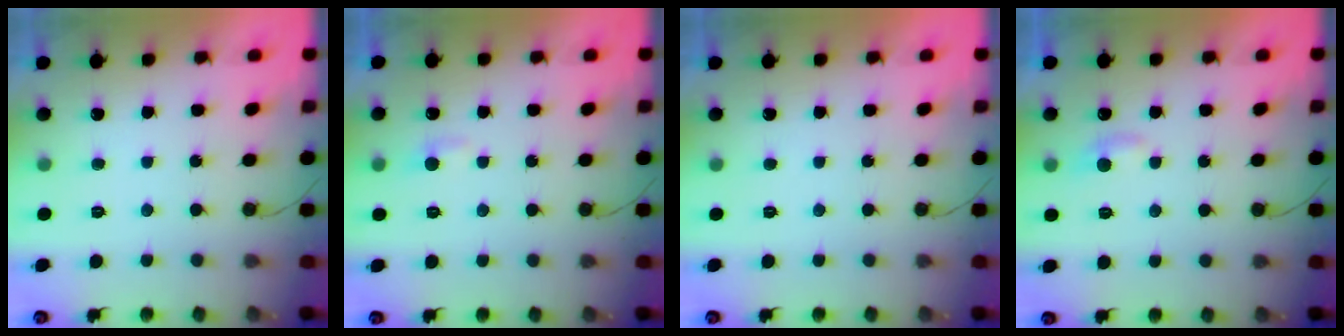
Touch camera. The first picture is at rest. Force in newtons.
{"total": 3.7, "press": 3.6, "slide": 0.5}
{"total": 0.0}
{"total": 4.0, "press": 4.0, "slide": 0.4}